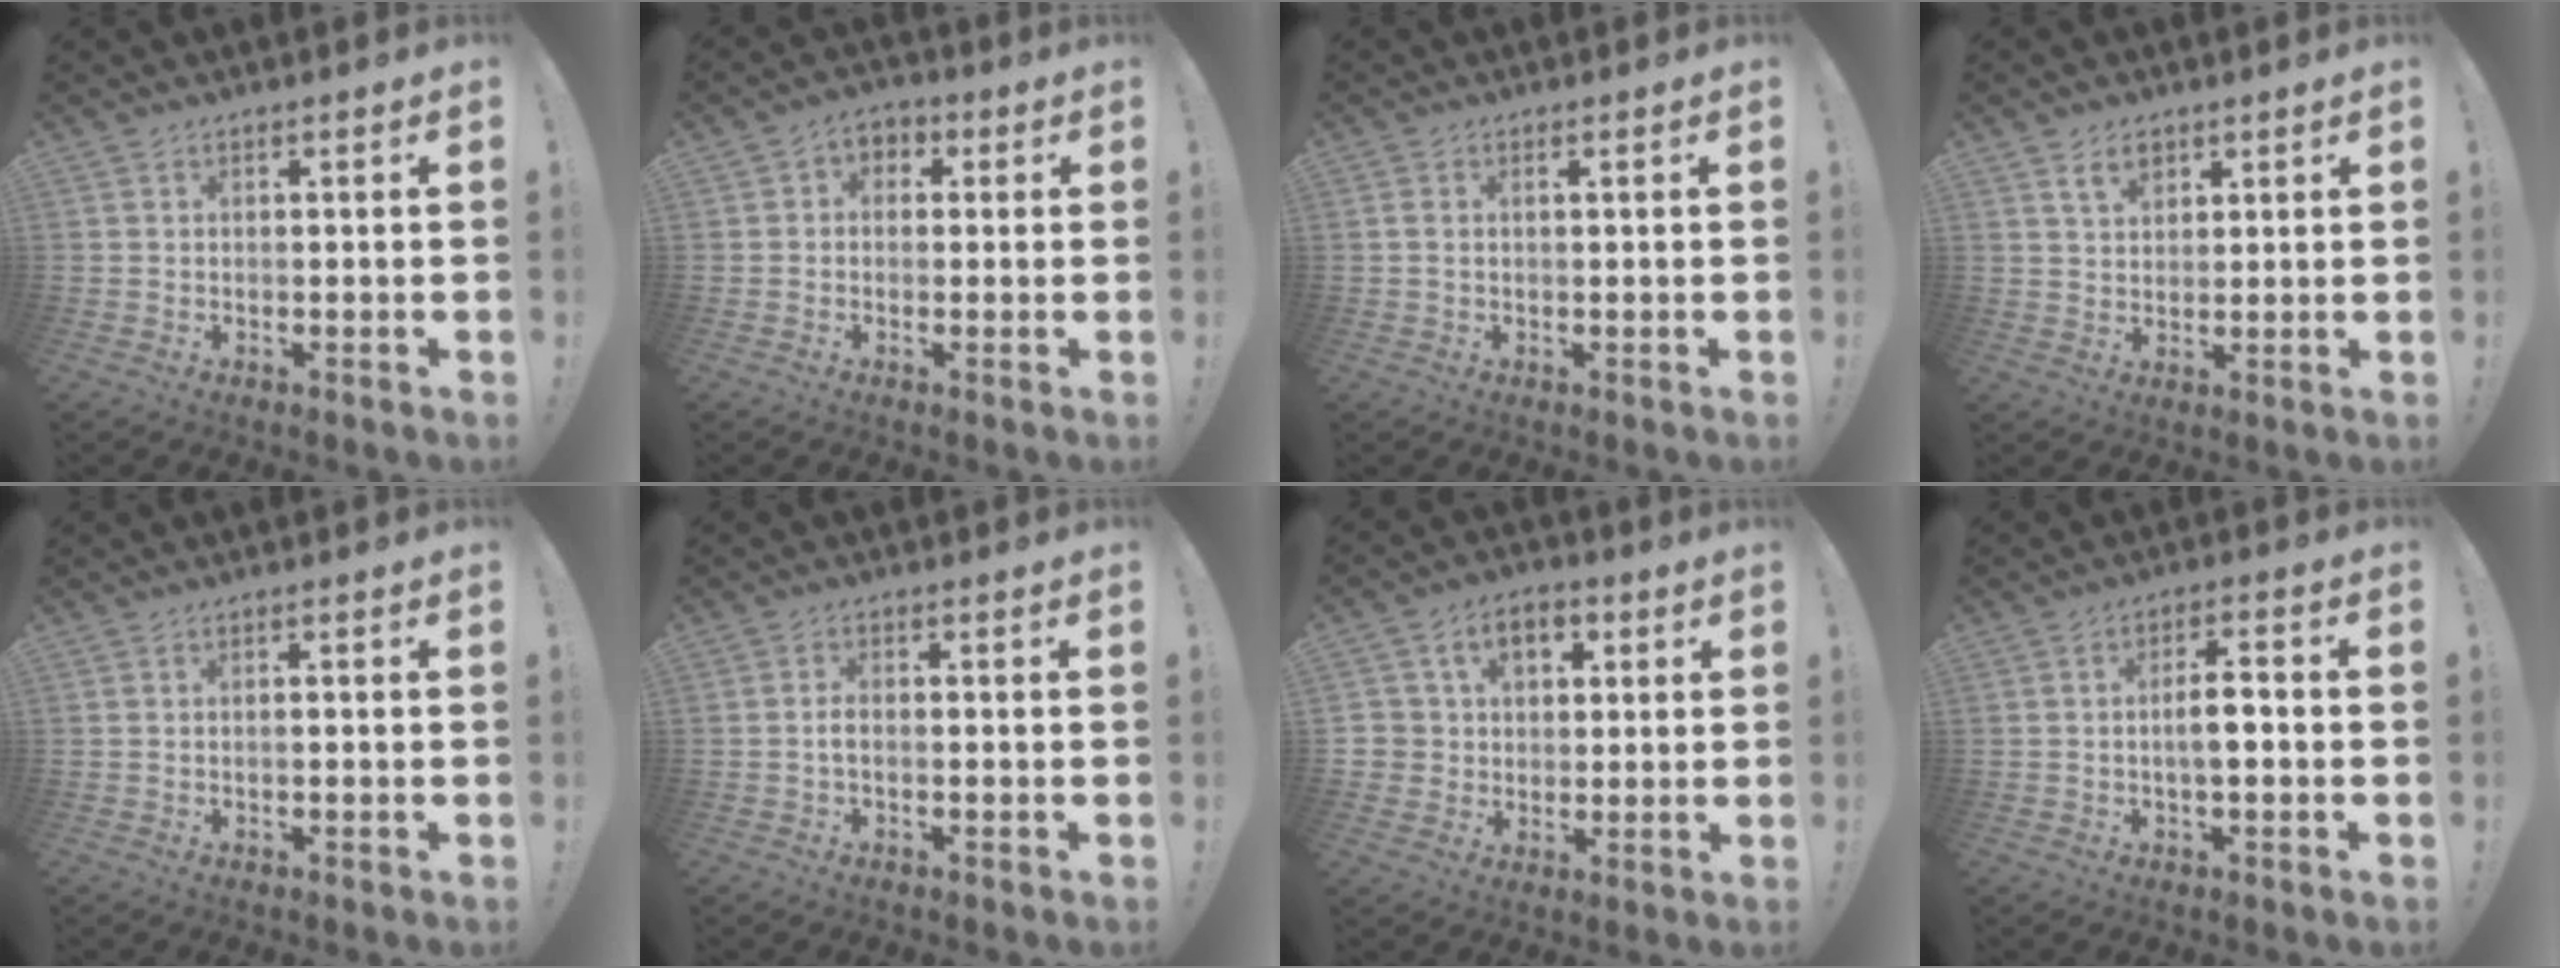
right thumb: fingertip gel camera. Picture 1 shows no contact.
{"total": 4.2, "force": [-0.8, 3.7, 1.9], "torque": [-0.024, 0.015, -0.013]}
{"total": 1.2, "force": [0.4, 0.6, 0.9], "torque": [-0.026, 0.006, 0.009]}
{"total": 5.8, "force": [3.4, 3.8, 2.7], "torque": [-0.036, -0.010, 0.061]}
{"total": 0.8, "force": [-0.5, -0.2, 0.6], "torque": [-0.012, -0.001, -0.009]}
{"total": 2.3, "force": [-0.7, 0.8, 2.0], "torque": [-0.043, 0.002, -0.015]}
{"total": 8.9, "force": [2.8, 7.5, 4.0], "torque": [-0.060, -0.007, 0.056]}
{"total": 5.8, "force": [-1.1, 1.9, 5.4], "torque": [-0.093, 0.007, -0.024]}